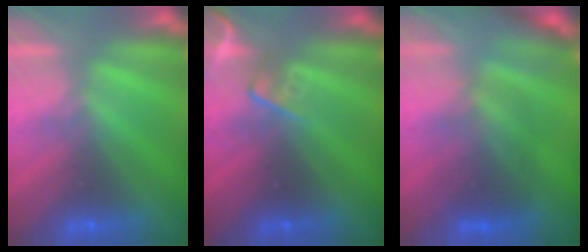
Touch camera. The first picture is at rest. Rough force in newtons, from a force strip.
{"total": 2.4}
{"total": 2.3}